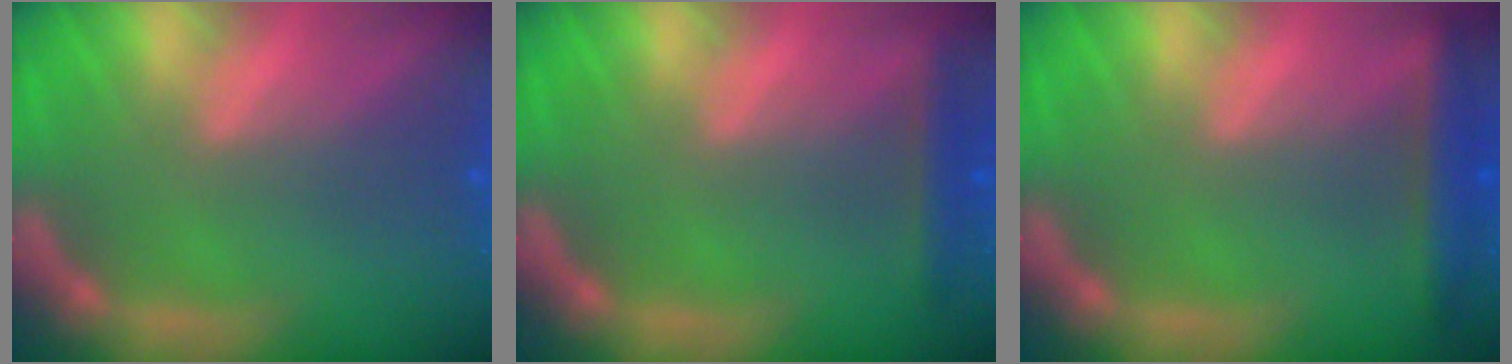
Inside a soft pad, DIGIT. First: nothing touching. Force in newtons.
{"total": 1.9}
{"total": 2.9}